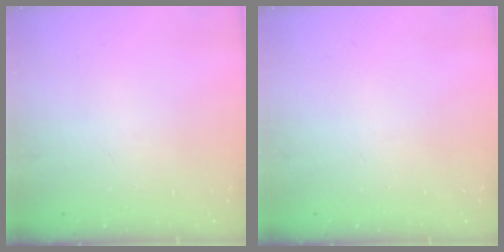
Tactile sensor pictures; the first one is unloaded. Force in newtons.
{"total": 0.0}